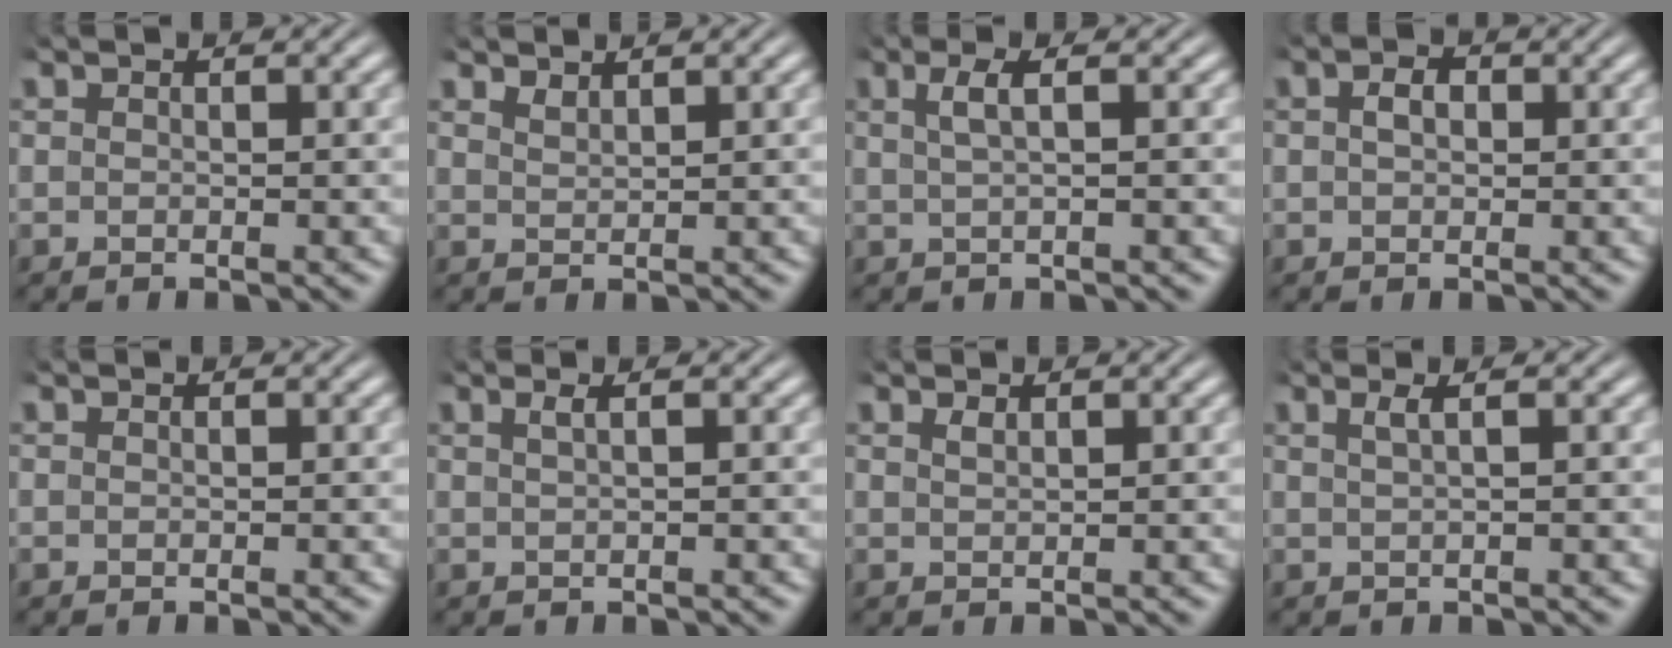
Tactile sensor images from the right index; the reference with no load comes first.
{"total": 1.4, "force": [1.3, -0.5, 0.1], "torque": [0.001, -0.004, 0.032]}
{"total": 2.0, "force": [0.6, 0.0, 1.9], "torque": [-0.029, 0.004, 0.014]}
{"total": 1.4, "force": [0.2, 0.8, 1.2], "torque": [-0.021, -0.005, 0.006]}
{"total": 0.0}
{"total": 1.0, "force": [0.4, -0.4, 0.8], "torque": [-0.011, 0.003, 0.010]}
{"total": 0.7, "force": [0.5, -0.5, 0.2], "torque": [-0.001, -0.003, 0.014]}
{"total": 1.3, "force": [0.5, -0.4, 1.1], "torque": [-0.014, 0.003, 0.013]}